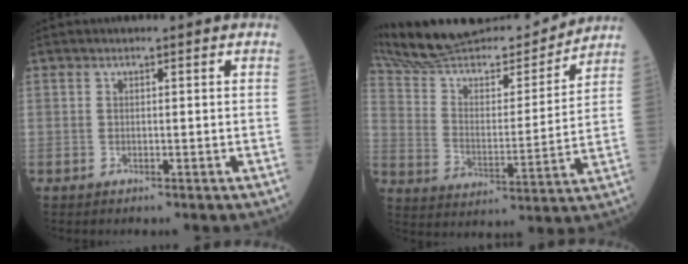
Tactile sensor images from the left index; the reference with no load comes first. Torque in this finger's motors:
{"motor_torque": [0.63, -1.51, 0.25, 0.06]}